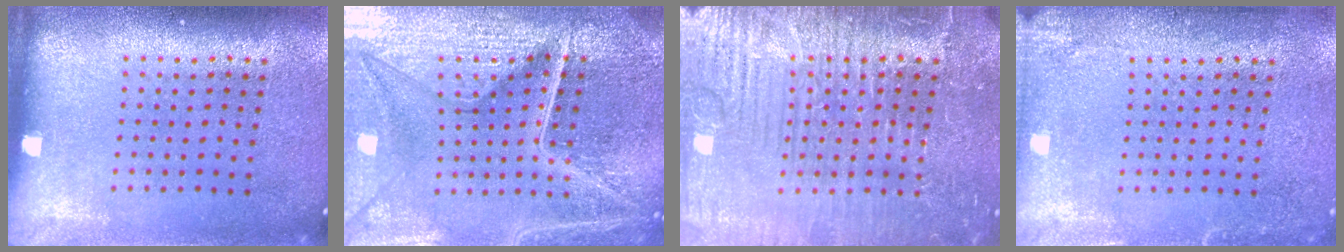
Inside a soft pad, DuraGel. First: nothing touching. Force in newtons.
{"total": 6.5, "press": 5.8, "slide": 3.1}
{"total": 4.7, "press": 4.7, "slide": 0.6}
{"total": 2.3, "press": 2.3, "slide": 0.3}